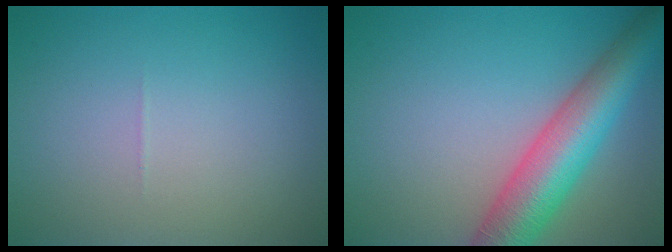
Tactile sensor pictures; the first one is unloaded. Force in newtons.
{"total": 8.1, "press": 8.0, "slide": 0.3}